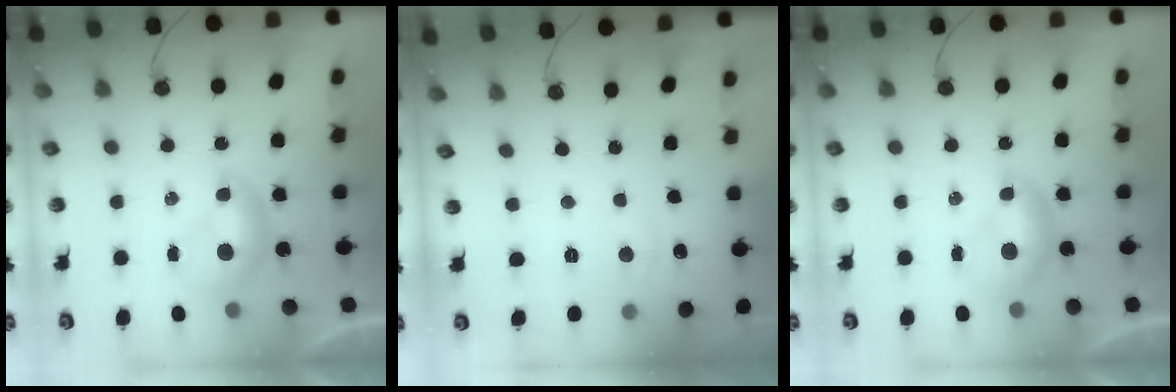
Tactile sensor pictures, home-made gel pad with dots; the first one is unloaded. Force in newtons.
{"total": 1.9, "press": 1.8, "slide": 0.4}
{"total": 0.0}